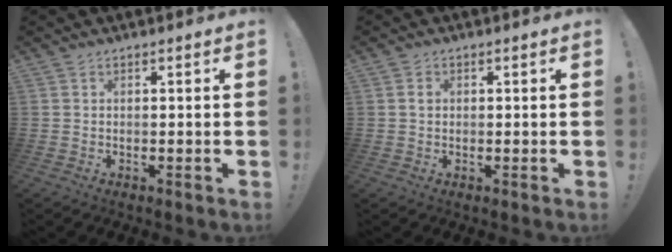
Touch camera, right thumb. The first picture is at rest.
{"total": 1.3, "force": [0.2, 1.0, 0.7], "torque": [-0.007, 0.001, 0.002]}